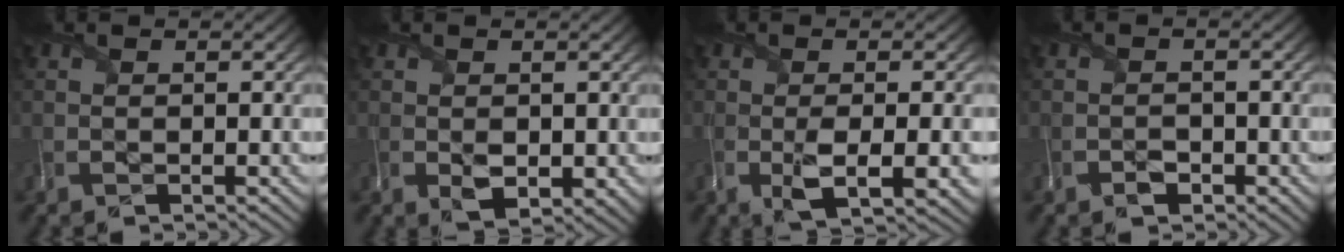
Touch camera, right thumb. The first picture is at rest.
{"total": 2.8, "force": [0.0, 1.9, 2.1], "torque": [-0.048, -0.014, 0.005]}
{"total": 6.2, "force": [-1.6, 1.9, 5.7], "torque": [-0.108, -0.015, -0.023]}
{"total": 1.8, "force": [-1.2, 1.1, 0.8], "torque": [-0.014, -0.003, -0.024]}